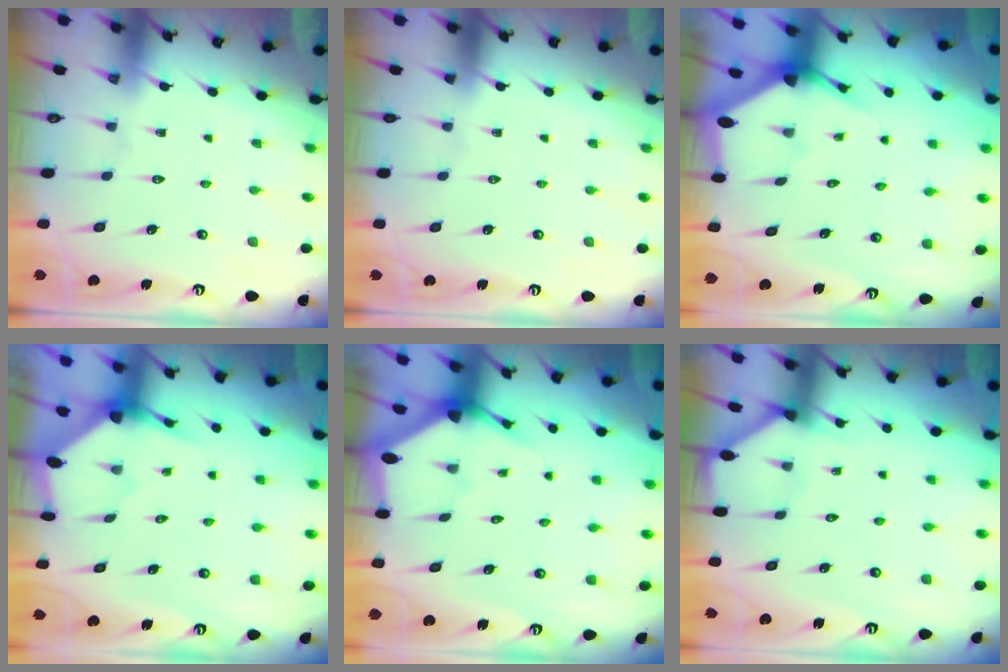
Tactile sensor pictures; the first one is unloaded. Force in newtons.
{"total": 0.0}
{"total": 2.9, "press": 2.9, "slide": 0.2}
{"total": 3.4, "press": 3.3, "slide": 0.3}
{"total": 2.9, "press": 2.9, "slide": 0.2}
{"total": 1.4, "press": 1.4, "slide": 0.1}